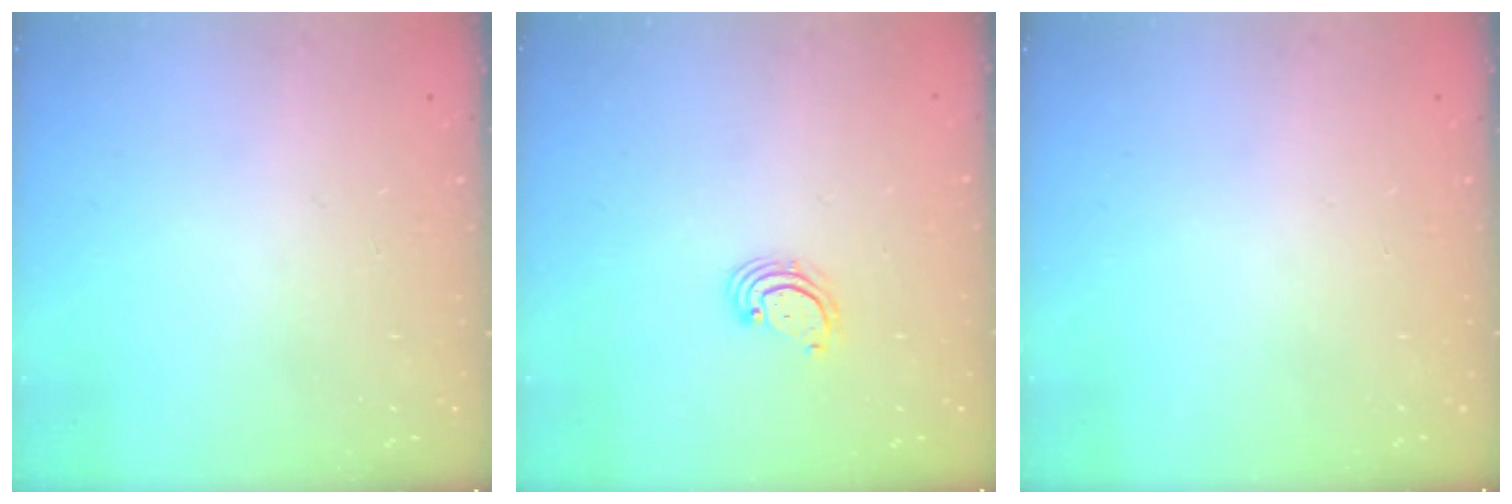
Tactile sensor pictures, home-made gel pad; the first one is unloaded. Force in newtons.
{"total": 2.7, "press": 2.6, "slide": 0.6}
{"total": 0.0}